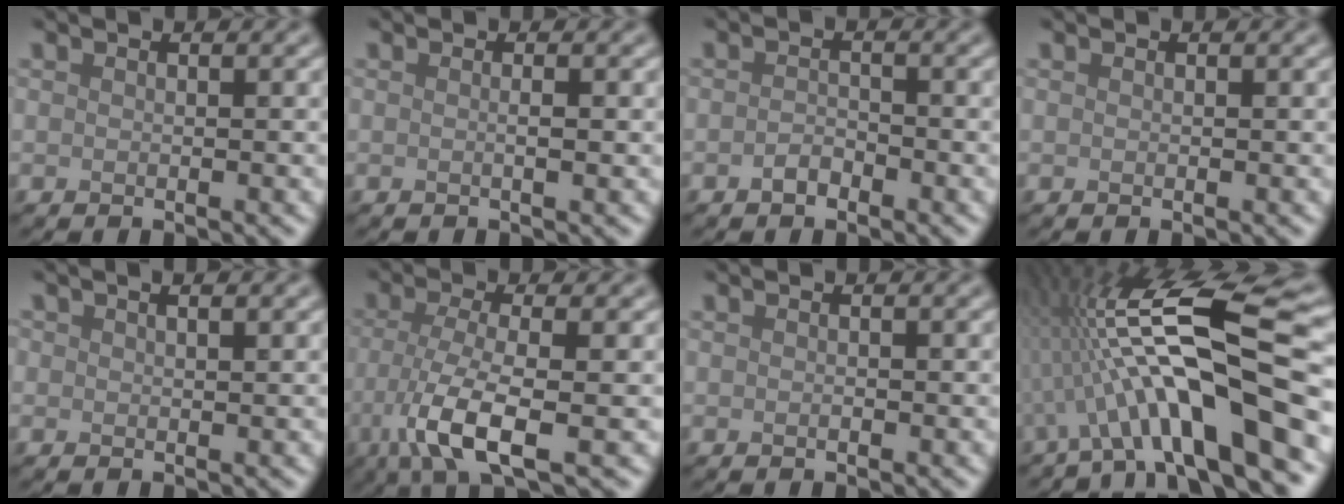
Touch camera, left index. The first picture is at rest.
{"total": 1.1, "force": [0.0, 0.3, 1.0], "torque": [-0.011, 0.002, -0.004]}
{"total": 1.3, "force": [-0.9, 0.6, 0.8], "torque": [-0.017, 0.002, -0.018]}
{"total": 0.0}
{"total": 1.2, "force": [0.8, 0.5, 0.8], "torque": [-0.011, -0.001, 0.011]}
{"total": 5.8, "force": [-2.0, 1.5, 5.3], "torque": [-0.104, -0.010, -0.041]}
{"total": 0.0}
{"total": 13.3, "force": [-1.9, 3.0, 12.8], "torque": [-0.203, 0.029, -0.036]}